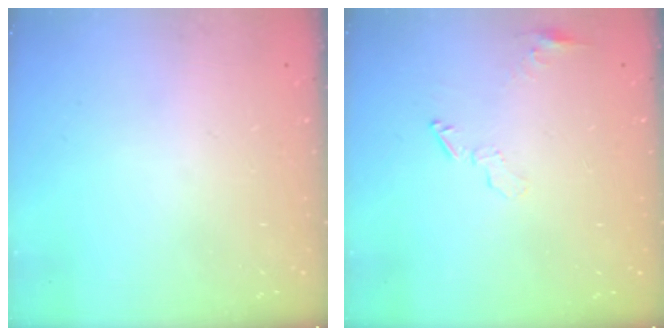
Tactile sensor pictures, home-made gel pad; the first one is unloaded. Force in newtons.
{"total": 4.8, "press": 4.8, "slide": 0.2}